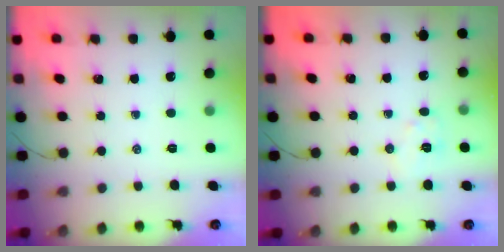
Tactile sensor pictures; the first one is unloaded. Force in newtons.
{"total": 6.1, "press": 6.0, "slide": 1.1}